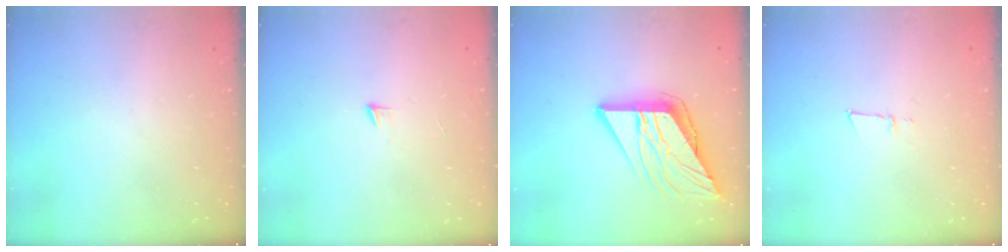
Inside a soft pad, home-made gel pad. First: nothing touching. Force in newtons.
{"total": 4.0, "press": 3.9, "slide": 0.4}
{"total": 13.7, "press": 13.6, "slide": 1.6}
{"total": 4.2, "press": 4.0, "slide": 1.1}